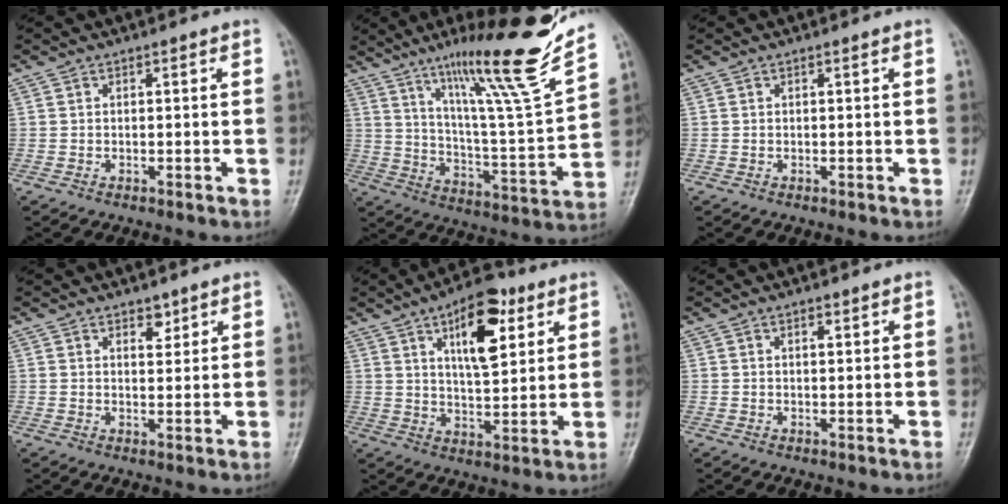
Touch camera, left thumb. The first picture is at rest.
{"total": 21.5, "force": [15.0, 0.8, 15.5], "torque": [-0.212, -0.080, 0.248]}
{"total": 0.0}
{"total": 2.8, "force": [1.9, 1.5, 1.3], "torque": [-0.005, -0.013, 0.032]}
{"total": 13.1, "force": [5.9, 5.6, 10.3], "torque": [-0.131, -0.024, 0.093]}
{"total": 1.3, "force": [0.9, 0.5, 0.8], "torque": [-0.008, -0.004, 0.014]}